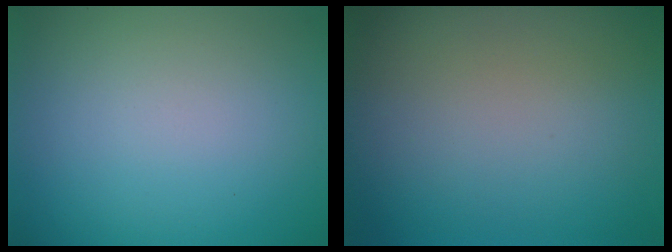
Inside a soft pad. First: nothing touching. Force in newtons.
{"total": 0.0}